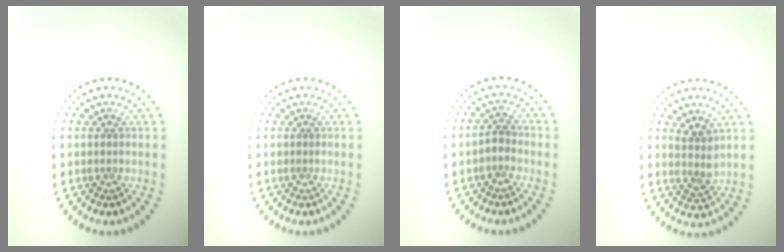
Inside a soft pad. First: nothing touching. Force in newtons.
{"total": 0.0}
{"total": 1.2, "press": 1.1, "slide": 0.6}
{"total": 2.0, "press": 1.5, "slide": 1.2}